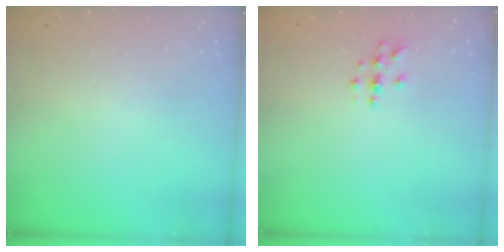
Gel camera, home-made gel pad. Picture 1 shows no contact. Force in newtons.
{"total": 2.8, "press": 2.8, "slide": 0.3}